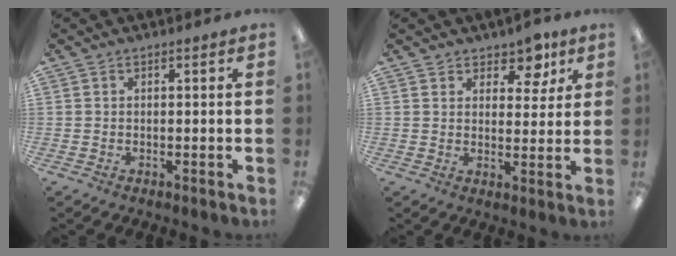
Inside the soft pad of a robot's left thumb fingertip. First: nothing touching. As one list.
[{"total": 6.5, "force": [4.5, 3.9, 2.5], "torque": [-0.027, -0.023, 0.077]}]